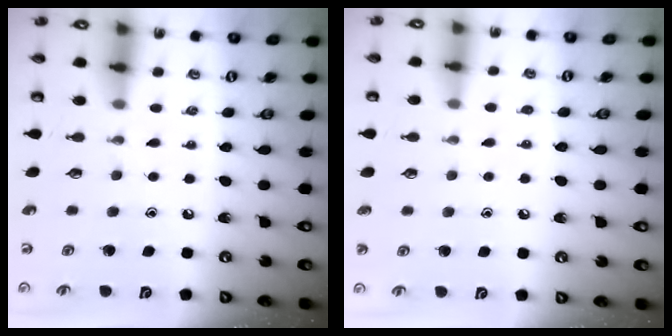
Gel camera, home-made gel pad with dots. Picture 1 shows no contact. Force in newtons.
{"total": 3.2, "press": 3.2, "slide": 0.5}